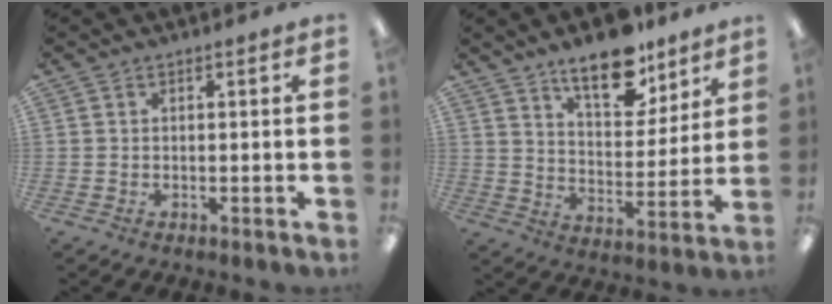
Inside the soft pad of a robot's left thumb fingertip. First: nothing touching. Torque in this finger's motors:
{"motor_torque": [1.84, 1.07, 1.64, -1.13, 0.09]}